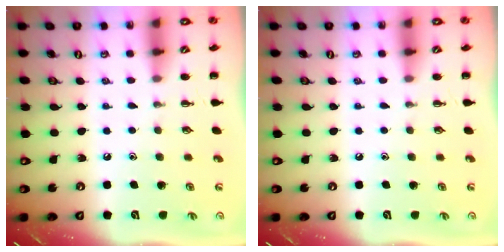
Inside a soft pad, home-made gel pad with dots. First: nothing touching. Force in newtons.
{"total": 0.0}